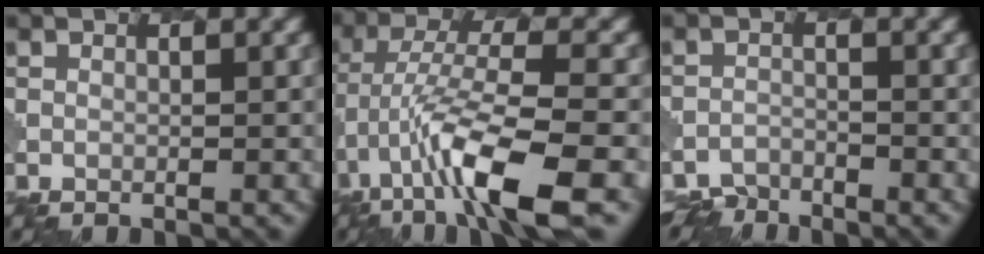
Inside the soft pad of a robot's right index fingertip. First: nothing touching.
{"total": 9.6, "force": [-4.6, 2.5, 8.1], "torque": [-0.154, 0.006, -0.088]}
{"total": 3.0, "force": [-3.0, 0.3, -0.6], "torque": [0.000, -0.005, -0.059]}